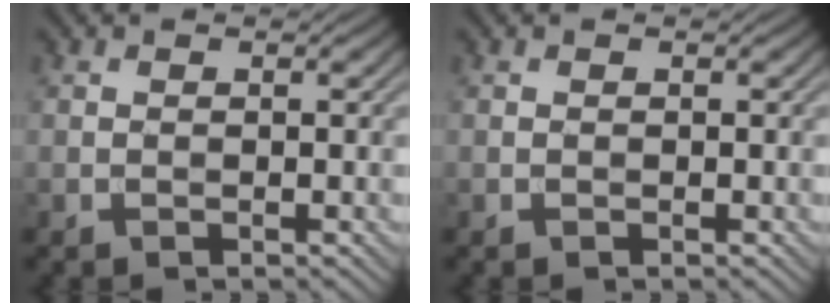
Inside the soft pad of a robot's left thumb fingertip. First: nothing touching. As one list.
[{"total": 0.0}]